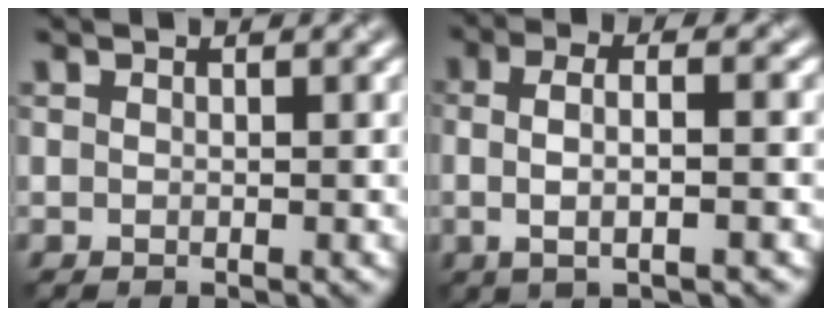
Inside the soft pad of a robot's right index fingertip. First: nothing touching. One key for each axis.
{"total": 4.1, "fx": -0.3, "fy": 1.2, "fz": 3.9, "tx": -0.073, "ty": -0.004, "tz": -0.005}